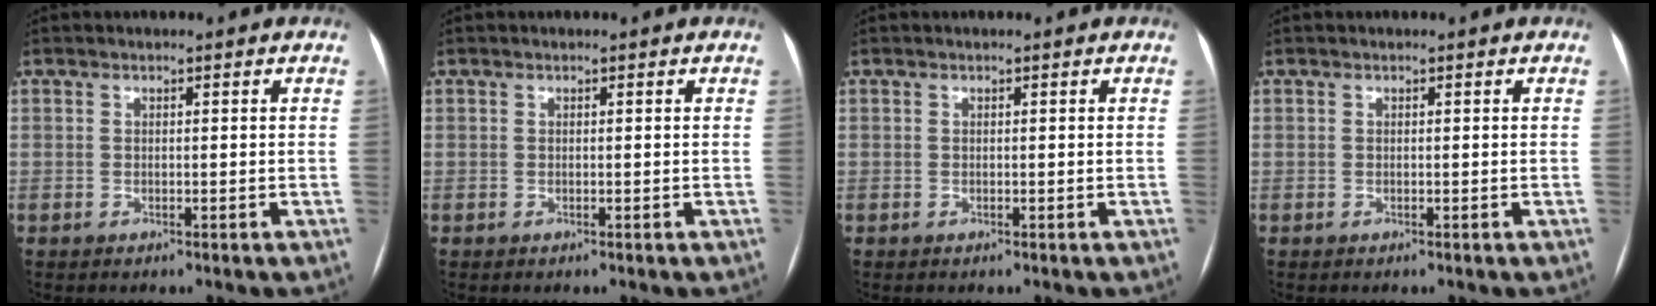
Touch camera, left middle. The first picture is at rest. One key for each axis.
{"total": 0.0}
{"total": 0.0}
{"total": 0.0}